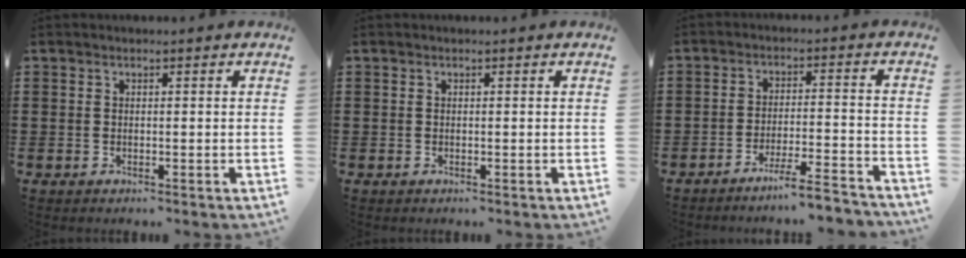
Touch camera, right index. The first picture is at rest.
{"total": 0.0}
{"total": 5.5, "force": [-5.0, -0.4, 2.4], "torque": [-0.045, -0.015, -0.096]}